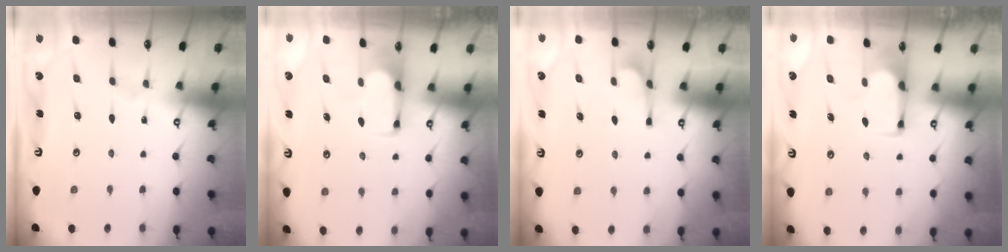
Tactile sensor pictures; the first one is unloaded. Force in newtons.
{"total": 1.9, "press": 1.7, "slide": 0.7}
{"total": 1.5, "press": 1.0, "slide": 1.1}
{"total": 1.7, "press": 1.6, "slide": 0.6}